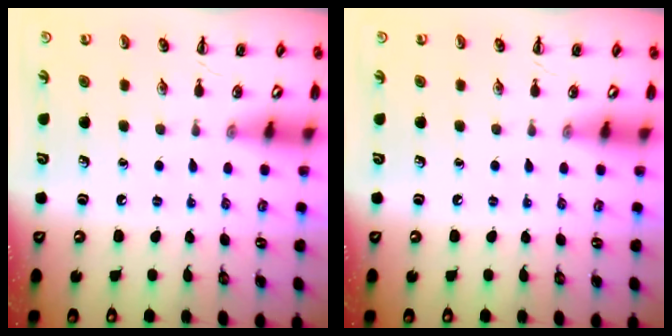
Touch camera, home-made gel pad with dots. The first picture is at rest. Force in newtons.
{"total": 0.0}